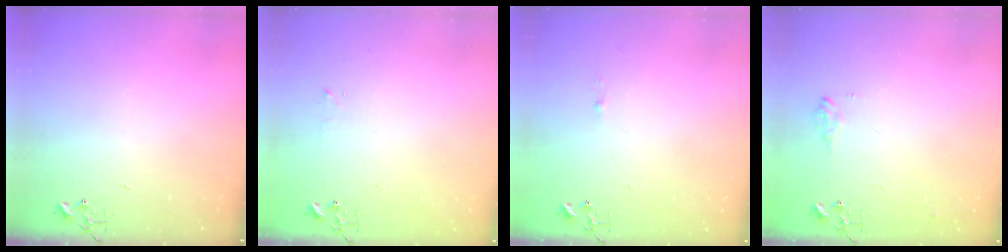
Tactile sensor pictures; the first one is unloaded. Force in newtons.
{"total": 3.8, "press": 3.8, "slide": 0.5}
{"total": 3.6, "press": 3.6, "slide": 0.5}
{"total": 7.7, "press": 7.7, "slide": 0.3}